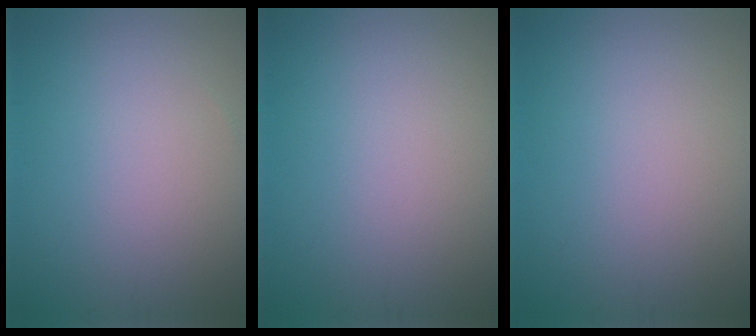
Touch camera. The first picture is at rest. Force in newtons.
{"total": 0.0}
{"total": 0.0}